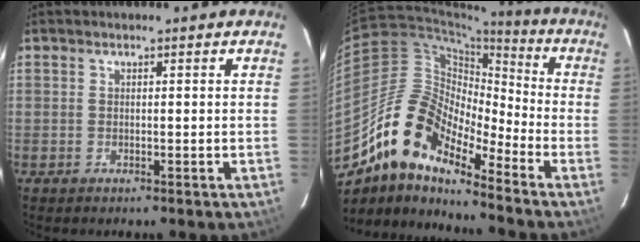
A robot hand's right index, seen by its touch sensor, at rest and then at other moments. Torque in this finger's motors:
{"motor_torque": [0.45, -0.63, 0.77, 0.17]}